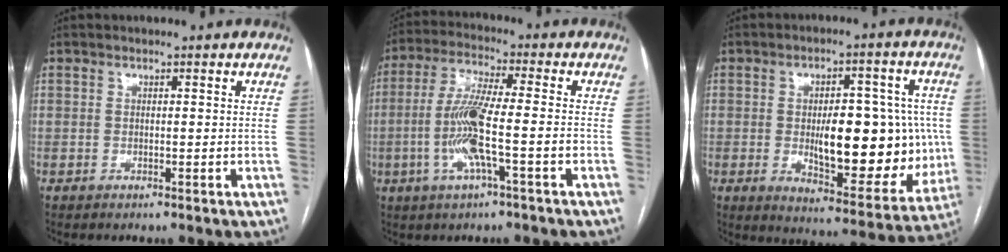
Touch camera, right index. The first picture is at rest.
{"total": 9.7, "force": [-2.4, 0.4, 9.4], "torque": [-0.192, 0.000, -0.052]}
{"total": 17.8, "force": [-0.8, 7.2, 16.3], "torque": [-0.222, 0.007, 0.004]}